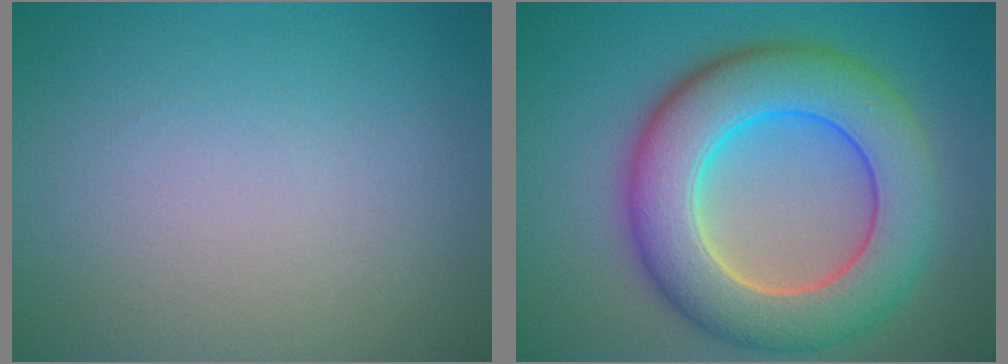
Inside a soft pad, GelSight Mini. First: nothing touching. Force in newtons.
{"total": 10.6, "press": 10.5, "slide": 0.6}